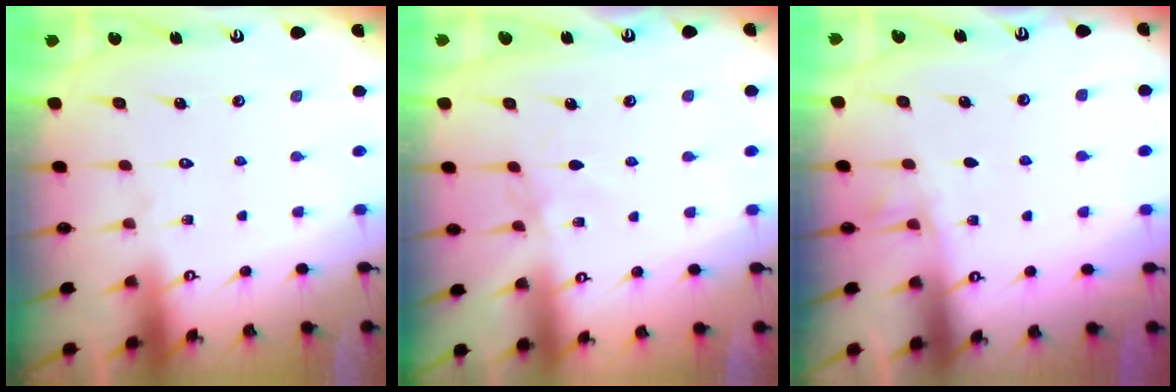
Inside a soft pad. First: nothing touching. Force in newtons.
{"total": 1.7, "press": 1.6, "slide": 0.4}
{"total": 2.9, "press": 2.9, "slide": 0.4}